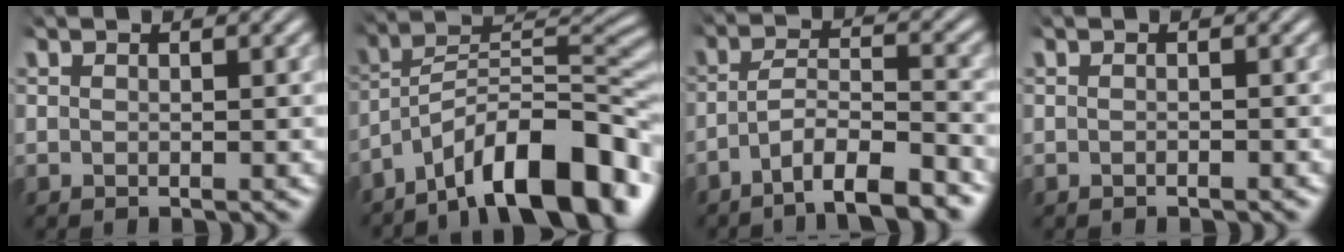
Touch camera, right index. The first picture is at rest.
{"total": 10.9, "force": [-4.0, 5.6, 8.4], "torque": [-0.136, -0.024, -0.060]}
{"total": 5.9, "force": [-4.0, 2.4, 3.6], "torque": [-0.062, -0.017, -0.066]}
{"total": 0.6, "force": [-0.6, -0.2, 0.0], "torque": [-0.004, -0.002, -0.008]}